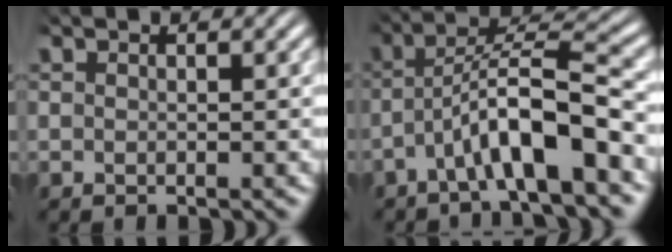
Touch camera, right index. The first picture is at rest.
{"total": 4.9, "force": [-0.9, 1.2, 4.7], "torque": [-0.083, 0.001, -0.017]}